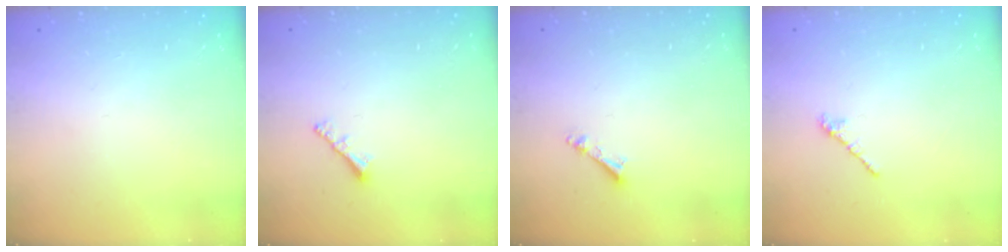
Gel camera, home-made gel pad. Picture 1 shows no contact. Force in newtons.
{"total": 2.0, "press": 2.0, "slide": 0.5}
{"total": 3.3, "press": 3.3, "slide": 0.1}
{"total": 2.4, "press": 2.3, "slide": 0.7}